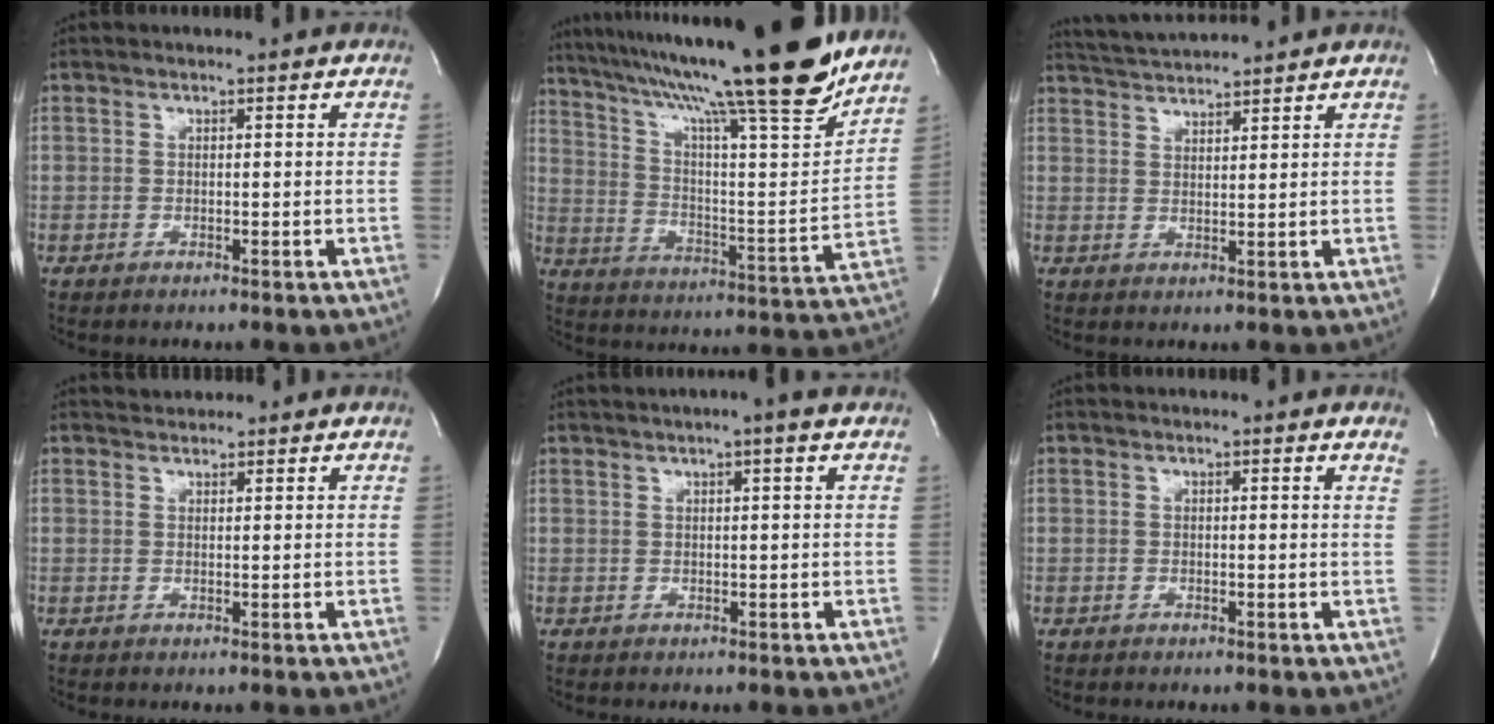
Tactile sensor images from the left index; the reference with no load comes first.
{"total": 27.5, "force": [21.9, 1.1, 16.6], "torque": [-0.288, -0.026, 0.326]}
{"total": 5.6, "force": [5.5, -0.8, 0.9], "torque": [-0.026, 0.020, 0.099]}
{"total": 2.1, "force": [2.0, 0.8, 0.0], "torque": [-0.003, 0.017, 0.030]}
{"total": 3.6, "force": [2.6, -0.3, 2.5], "torque": [-0.040, 0.016, 0.038]}
{"total": 1.6, "force": [1.4, 0.0, 0.6], "torque": [-0.014, -0.006, 0.003]}